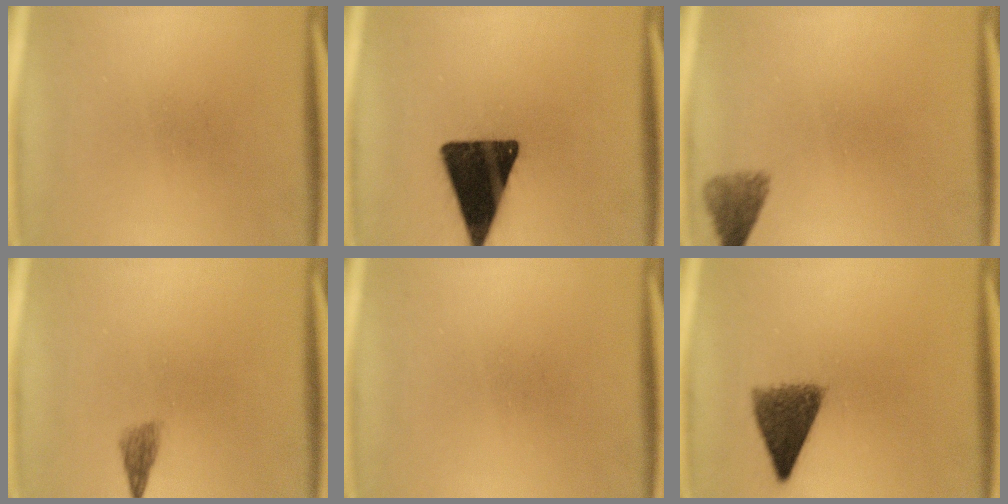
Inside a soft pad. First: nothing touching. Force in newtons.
{"total": 17.7}
{"total": 3.0}
{"total": 1.8}
{"total": 0.0}
{"total": 6.8}